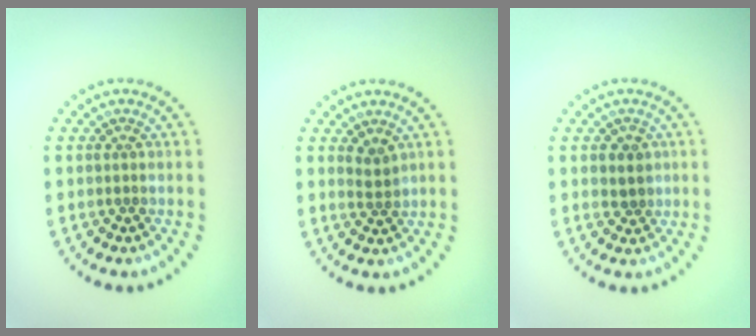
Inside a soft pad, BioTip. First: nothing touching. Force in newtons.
{"total": 1.2, "press": 1.0, "slide": 0.6}
{"total": 1.4, "press": 1.2, "slide": 0.6}